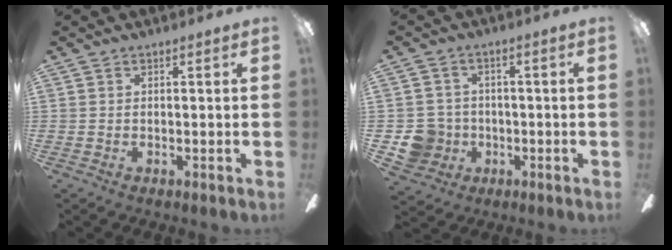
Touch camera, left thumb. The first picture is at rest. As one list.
[{"total": 7.8, "force": [-1.7, 7.4, 1.6], "torque": [-0.057, 0.014, -0.026]}]